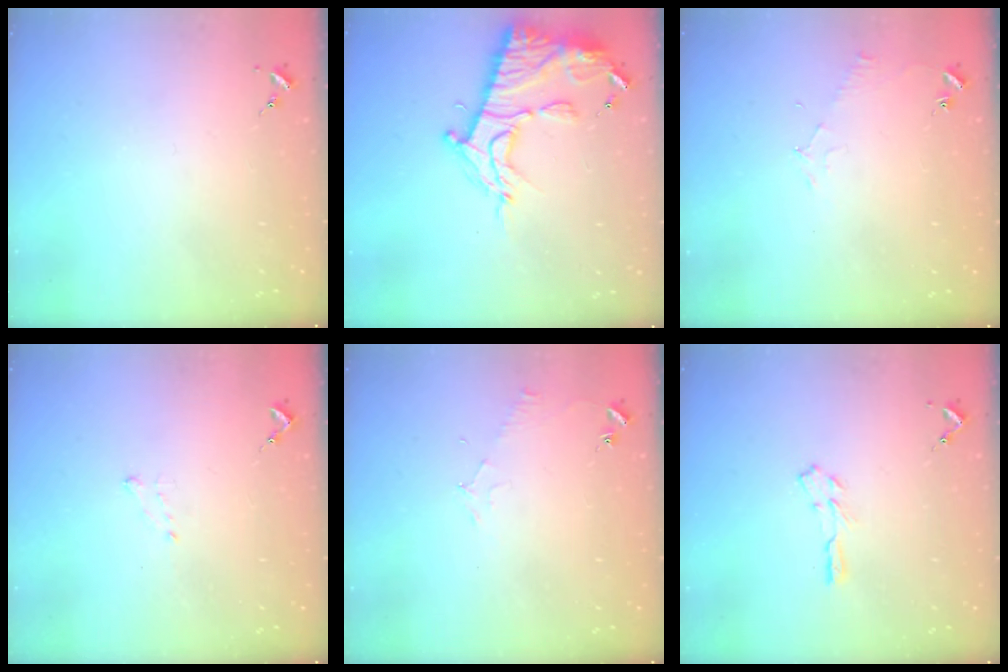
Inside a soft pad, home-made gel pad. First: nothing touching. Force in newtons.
{"total": 16.2, "press": 16.1, "slide": 1.4}
{"total": 4.8, "press": 4.8, "slide": 0.6}
{"total": 4.5, "press": 4.5, "slide": 0.5}
{"total": 4.8, "press": 4.8, "slide": 0.6}
{"total": 4.3, "press": 4.3, "slide": 0.3}